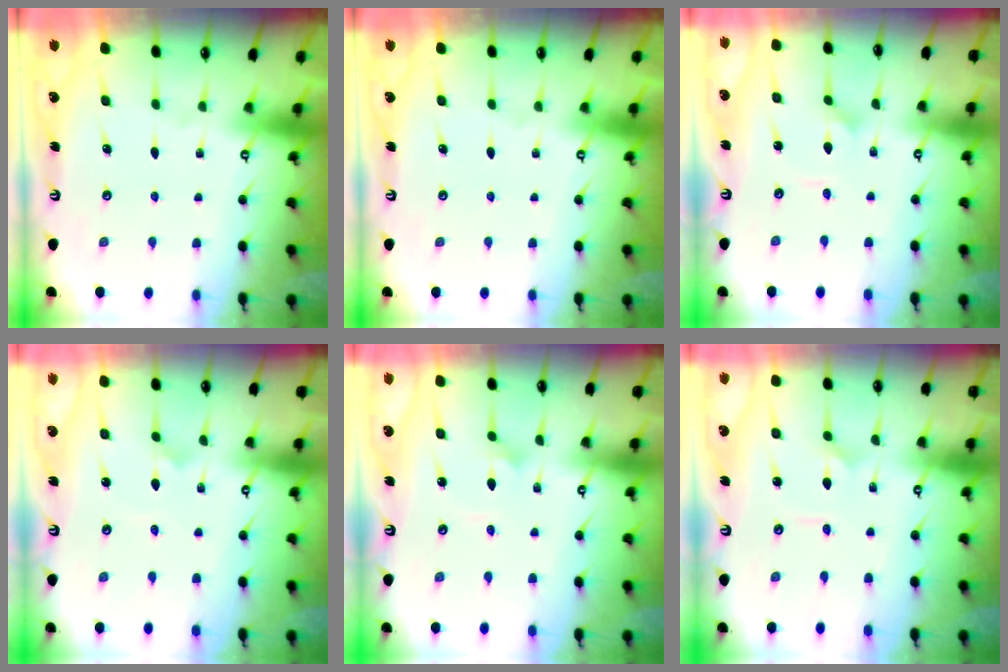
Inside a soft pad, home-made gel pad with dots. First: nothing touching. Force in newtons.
{"total": 0.0}
{"total": 1.0, "press": 1.0, "slide": 0.2}
{"total": 1.3, "press": 1.3, "slide": 0.2}
{"total": 1.3, "press": 1.3, "slide": 0.0}
{"total": 1.9, "press": 1.9, "slide": 0.0}